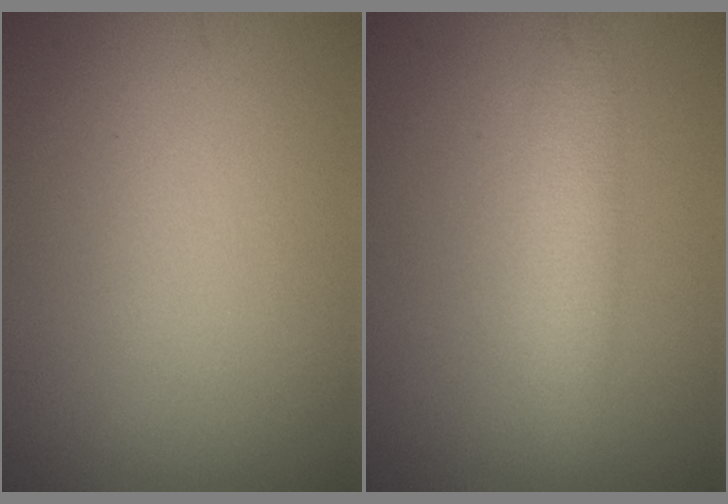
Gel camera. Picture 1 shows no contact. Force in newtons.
{"total": 3.3, "press": 3.3, "slide": 0.0}